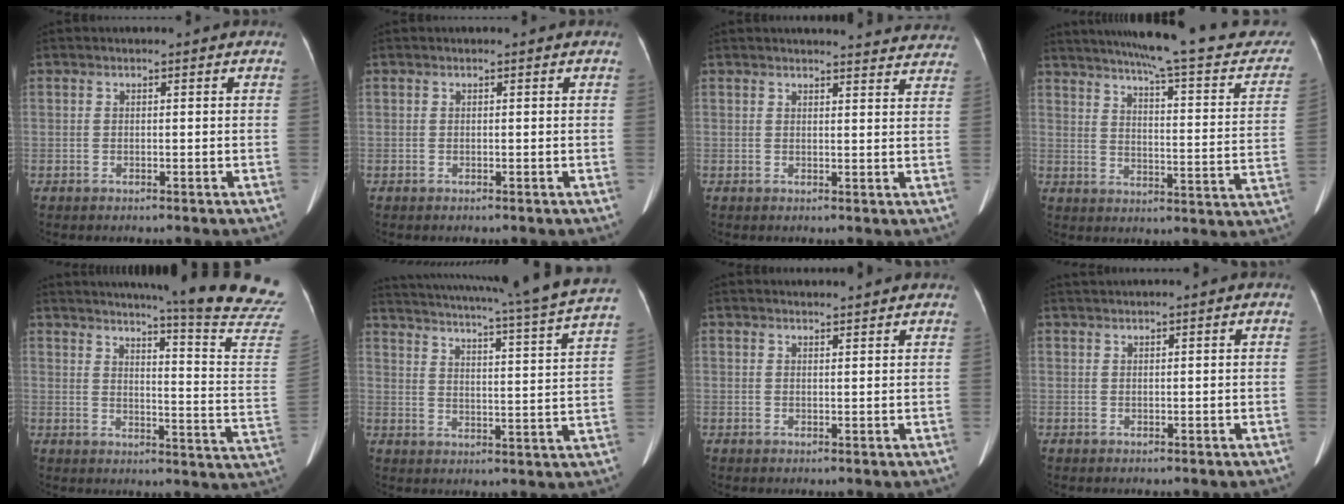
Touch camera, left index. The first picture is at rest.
{"total": 0.0}
{"total": 15.9, "force": [15.4, 2.2, 3.2], "torque": [-0.014, -0.029, 0.156]}
{"total": 25.5, "force": [21.9, 3.2, 12.7], "torque": [-0.176, -0.029, 0.267]}
{"total": 24.8, "force": [21.9, -1.4, 11.4], "torque": [-0.164, -0.120, 0.253]}
{"total": 24.1, "force": [20.5, -0.4, 12.6], "torque": [-0.208, -0.038, 0.261]}
{"total": 4.5, "force": [4.4, 0.4, 1.0], "torque": [-0.016, 0.016, 0.051]}
{"total": 2.3, "force": [2.1, -0.4, 0.8], "torque": [-0.012, 0.021, 0.046]}